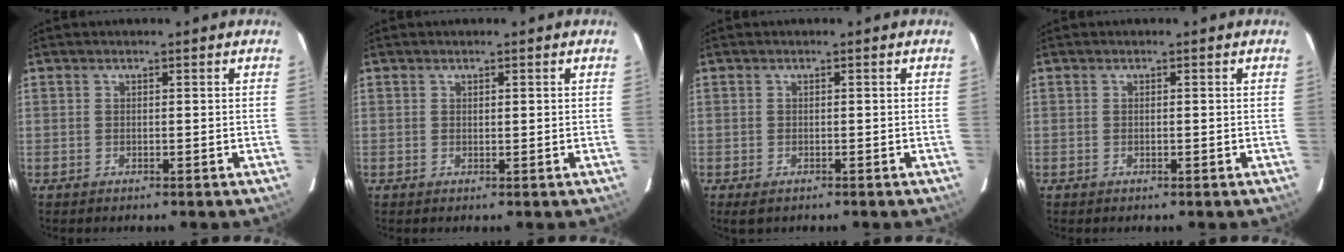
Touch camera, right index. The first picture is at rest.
{"total": 0.5, "force": [0.2, 0.1, 0.4], "torque": [-0.009, 0.001, 0.006]}
{"total": 1.7, "force": [-1.0, 0.9, 1.1], "torque": [-0.020, -0.003, -0.007]}
{"total": 0.0}